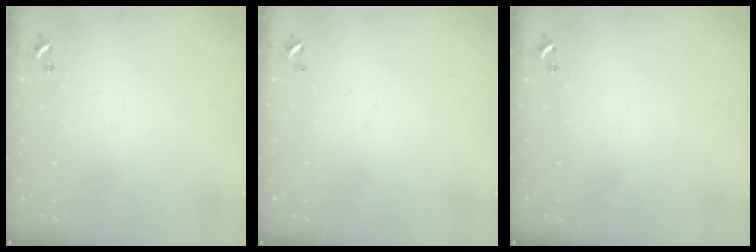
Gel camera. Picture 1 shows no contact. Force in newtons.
{"total": 3.0, "press": 3.0, "slide": 0.1}
{"total": 0.0}